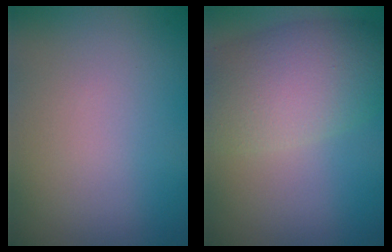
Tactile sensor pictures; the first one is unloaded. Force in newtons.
{"total": 7.2, "press": 7.2, "slide": 0.4}